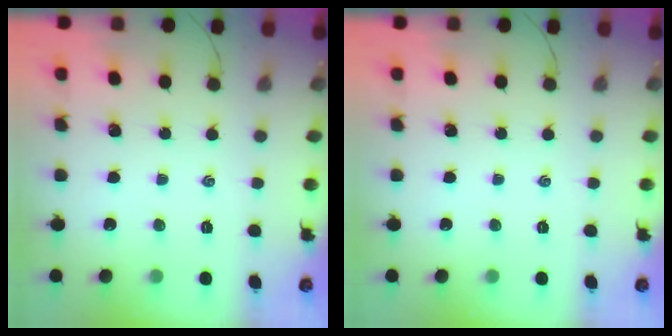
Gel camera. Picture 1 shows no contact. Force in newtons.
{"total": 0.0}